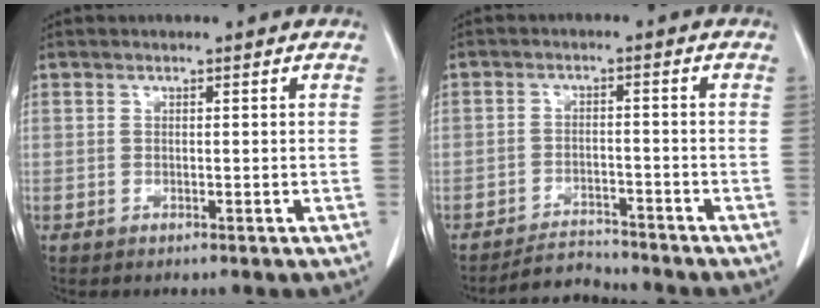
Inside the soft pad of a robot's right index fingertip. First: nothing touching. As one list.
[{"total": 3.9, "force": [-3.8, 0.6, -0.6], "torque": [0.006, -0.004, -0.062]}]